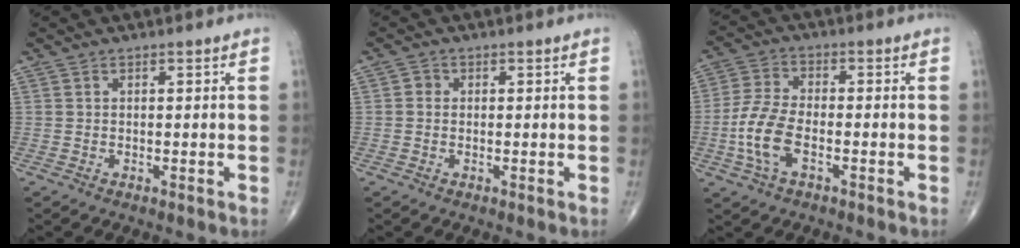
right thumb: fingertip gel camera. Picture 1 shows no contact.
{"total": 1.3, "force": [0.0, 1.2, 0.5], "torque": [-0.002, 0.003, -0.004]}
{"total": 8.8, "force": [-2.7, 4.3, 7.2], "torque": [-0.160, 0.018, -0.056]}